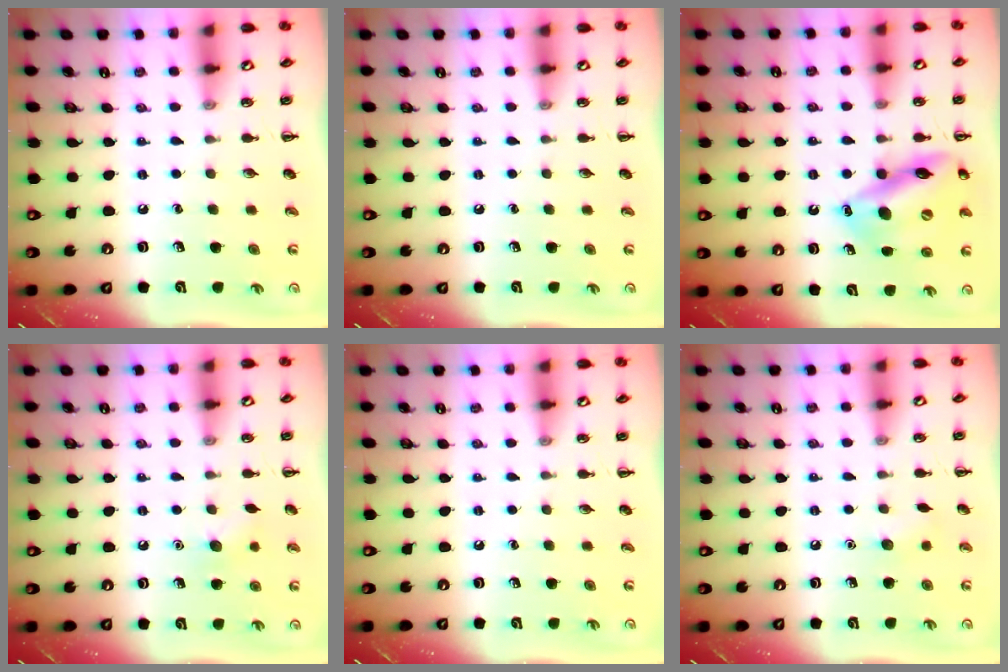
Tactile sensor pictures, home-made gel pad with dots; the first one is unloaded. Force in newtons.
{"total": 0.0}
{"total": 15.8, "press": 15.5, "slide": 3.1}
{"total": 6.5, "press": 6.3, "slide": 1.3}
{"total": 0.0}
{"total": 5.1, "press": 4.9, "slide": 1.4}